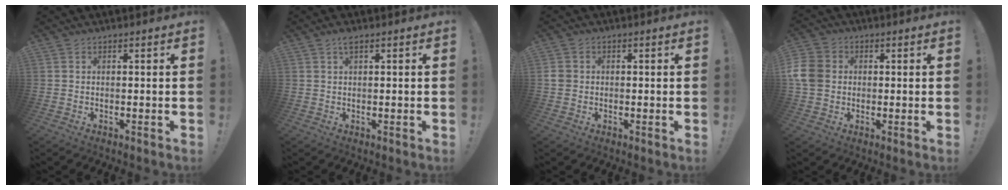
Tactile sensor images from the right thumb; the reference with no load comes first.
{"total": 1.7, "force": [0.8, 0.4, 1.4], "torque": [-0.017, -0.003, 0.010]}
{"total": 2.2, "force": [0.1, 2.1, 0.8], "torque": [-0.005, 0.004, 0.002]}
{"total": 9.1, "force": [0.4, 7.8, 4.7], "torque": [-0.095, 0.007, 0.011]}